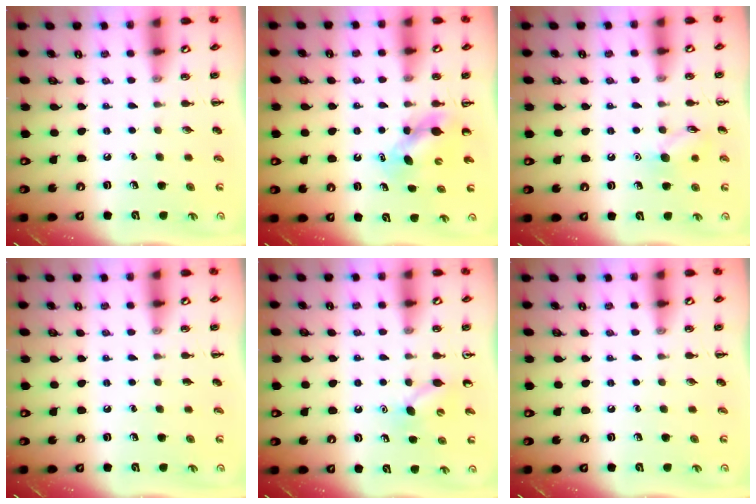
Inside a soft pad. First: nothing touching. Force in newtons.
{"total": 5.2, "press": 5.1, "slide": 0.5}
{"total": 8.1, "press": 8.1, "slide": 0.5}
{"total": 0.0}
{"total": 4.1, "press": 4.0, "slide": 1.1}
{"total": 0.0}